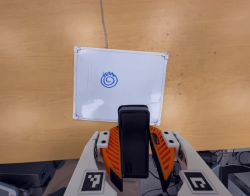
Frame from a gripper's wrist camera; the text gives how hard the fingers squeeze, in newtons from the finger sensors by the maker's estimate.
{"total": 6.2, "left": 5.0, "right": 7.4}